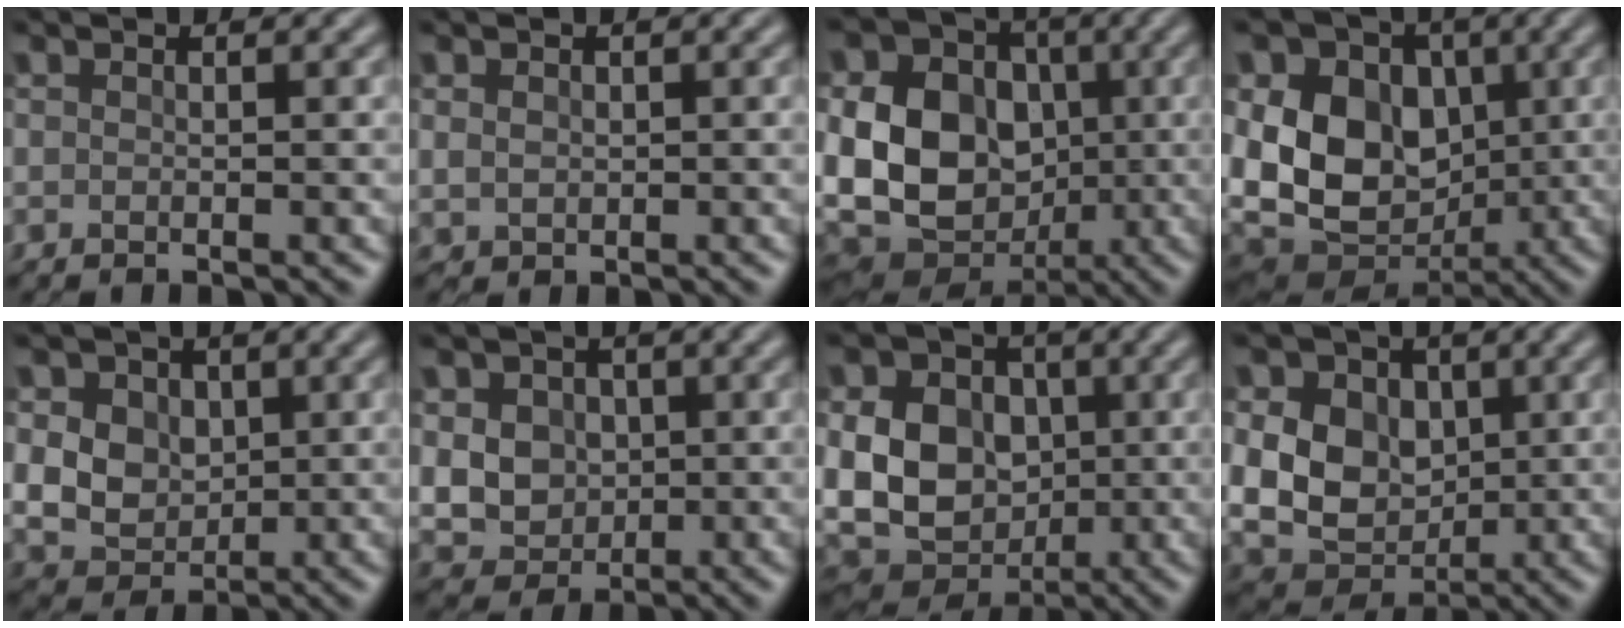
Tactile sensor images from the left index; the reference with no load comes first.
{"total": 1.2, "force": [0.3, 1.0, 0.6], "torque": [-0.012, -0.003, 0.010]}
{"total": 14.1, "force": [-0.6, 11.4, 8.2], "torque": [-0.156, 0.002, -0.022]}
{"total": 12.4, "force": [1.0, 9.6, 7.7], "torque": [-0.131, 0.002, 0.008]}
{"total": 7.4, "force": [2.0, 6.1, 3.7], "torque": [-0.077, 0.024, 0.026]}
{"total": 7.0, "force": [1.3, 6.0, 3.4], "torque": [-0.060, 0.022, 0.014]}
{"total": 11.3, "force": [0.5, 9.3, 6.4], "torque": [-0.111, 0.011, -0.007]}
{"total": 9.2, "force": [1.4, 7.4, 5.2], "torque": [-0.100, 0.013, 0.010]}